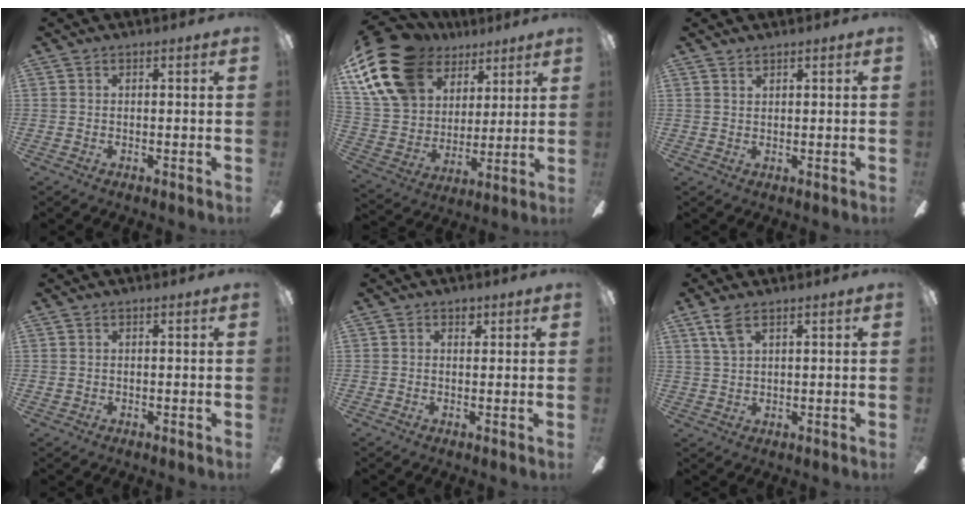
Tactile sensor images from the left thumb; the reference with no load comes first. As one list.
[{"total": 20.6, "force": [11.6, 13.6, 10.2], "torque": [-0.223, -0.044, 0.223]}, {"total": 1.3, "force": [1.2, 0.3, 0.1], "torque": [-0.003, -0.001, 0.024]}, {"total": 0.6, "force": [0.4, 0.5, 0.1], "torque": [-0.003, 0.003, 0.007]}, {"total": 1.7, "force": [1.1, 1.2, 0.7], "torque": [0.002, -0.003, 0.016]}, {"total": 4.7, "force": [3.1, 1.8, 3.1], "torque": [-0.070, -0.002, 0.058]}]